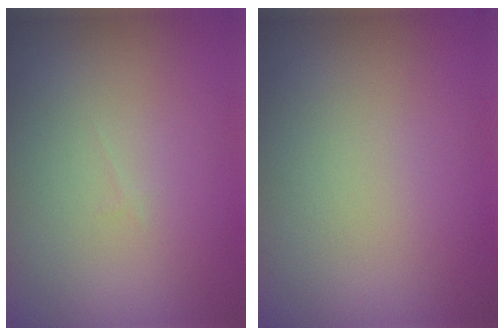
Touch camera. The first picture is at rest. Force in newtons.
{"total": 0.0}